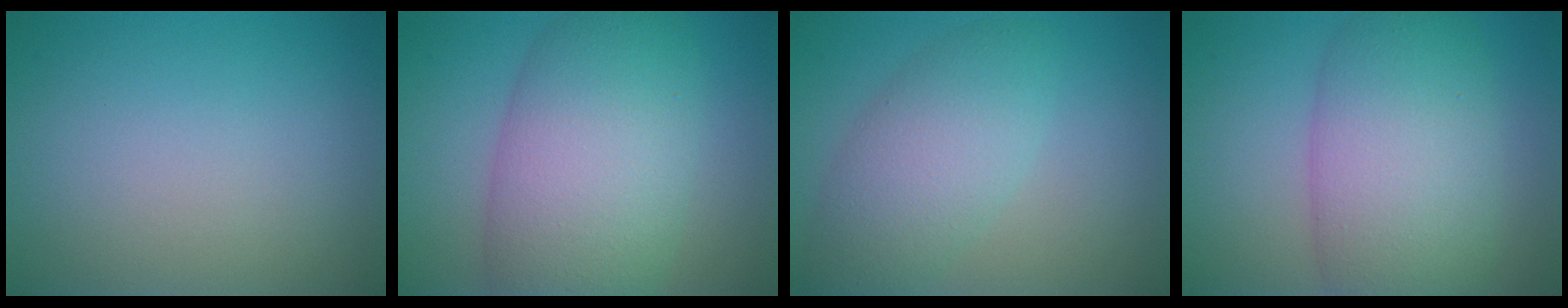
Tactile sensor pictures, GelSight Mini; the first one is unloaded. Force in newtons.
{"total": 10.2, "press": 10.2, "slide": 0.6}
{"total": 5.2, "press": 5.2, "slide": 0.2}
{"total": 9.0, "press": 8.9, "slide": 0.3}